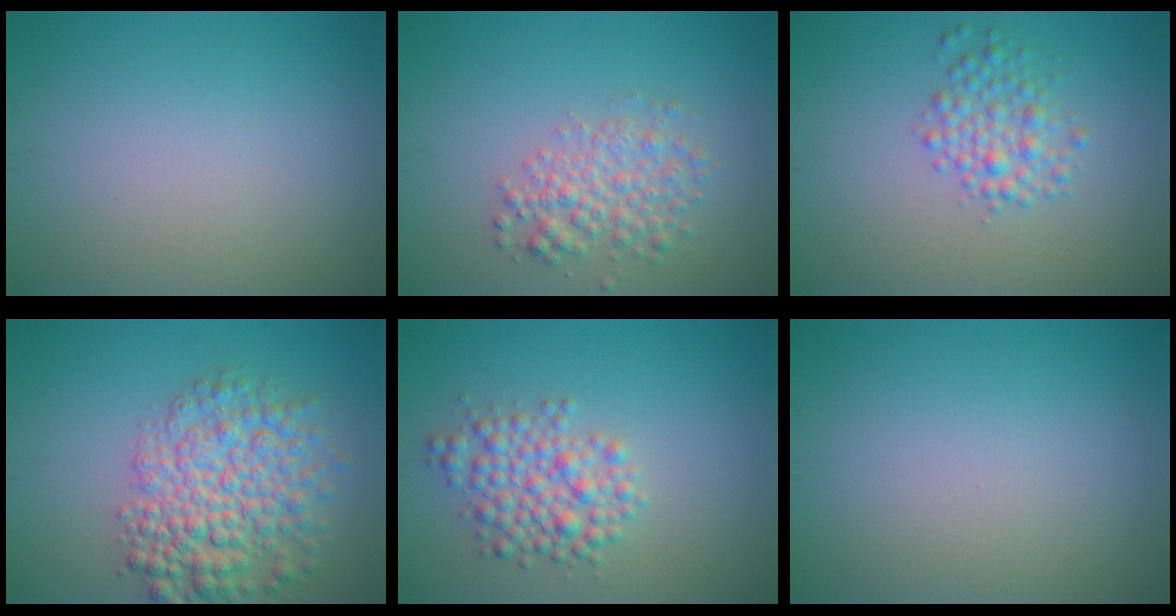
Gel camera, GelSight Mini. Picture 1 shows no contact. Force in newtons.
{"total": 3.3, "press": 3.3, "slide": 0.1}
{"total": 2.7, "press": 2.7, "slide": 0.1}
{"total": 7.0, "press": 7.0, "slide": 0.2}
{"total": 3.9, "press": 3.9, "slide": 0.2}
{"total": 0.0}